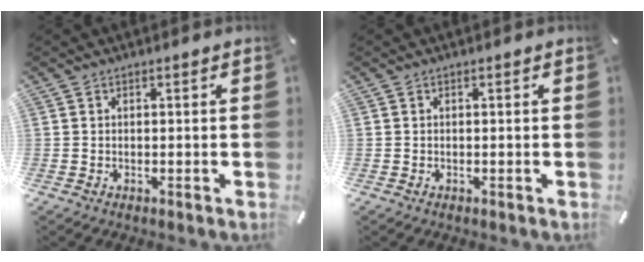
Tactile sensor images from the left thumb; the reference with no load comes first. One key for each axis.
{"total": 0.0}